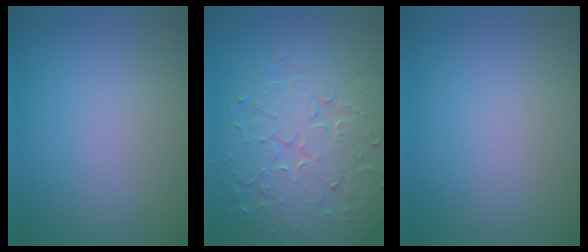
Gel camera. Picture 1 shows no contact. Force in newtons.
{"total": 8.6, "press": 6.1, "slide": 6.1}
{"total": 0.0}